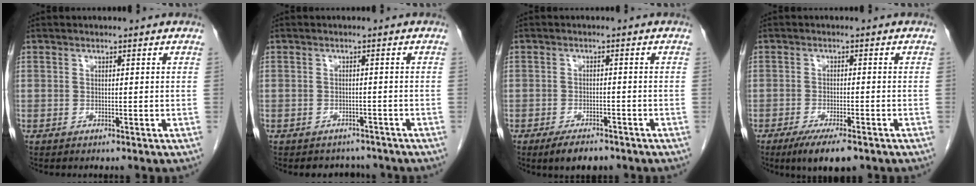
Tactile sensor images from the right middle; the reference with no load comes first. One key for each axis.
{"total": 3.4, "fx": -3.0, "fy": 1.5, "fz": -0.1, "tx": -0.004, "ty": 0.005, "tz": -0.041}
{"total": 4.4, "fx": -3.3, "fy": 1.5, "fz": 2.4, "tx": -0.045, "ty": -0.006, "tz": -0.047}
{"total": 6.6, "fx": -4.5, "fy": 1.2, "fz": 4.7, "tx": -0.077, "ty": -0.016, "tz": -0.068}